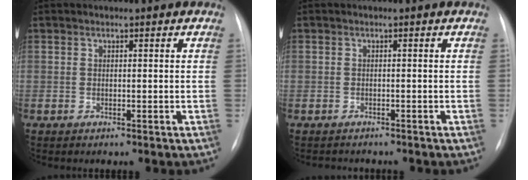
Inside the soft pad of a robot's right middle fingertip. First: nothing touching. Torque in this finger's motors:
{"motor_torque": [-0.18, -0.26, -0.58, -0.19]}